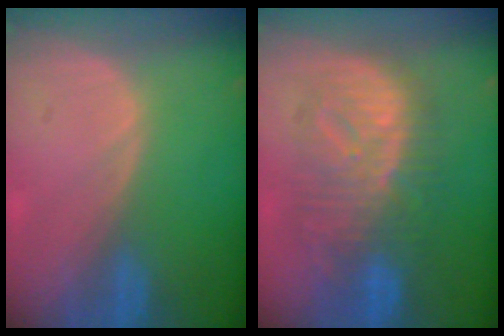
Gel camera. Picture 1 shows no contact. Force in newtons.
{"total": 10.4, "press": 10.4, "slide": 0.8}